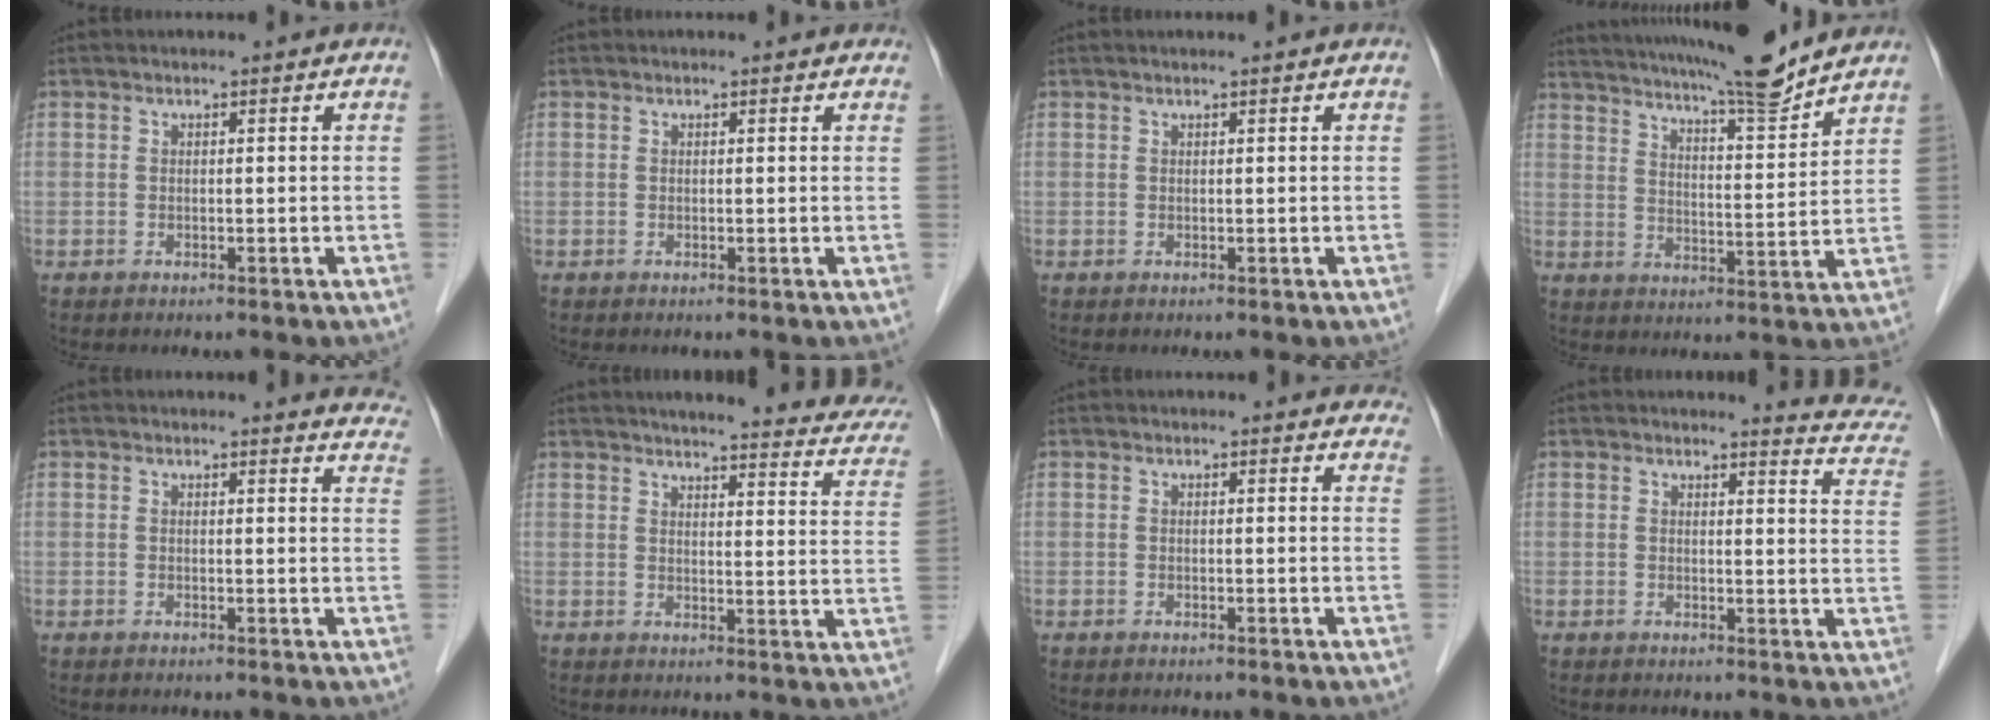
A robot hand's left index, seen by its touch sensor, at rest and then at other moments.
{"total": 1.8, "force": [1.6, 0.6, 0.6], "torque": [-0.013, 0.009, 0.009]}
{"total": 0.9, "force": [0.8, -0.1, 0.5], "torque": [-0.006, 0.009, 0.015]}
{"total": 14.9, "force": [13.5, -0.2, 6.2], "torque": [-0.106, -0.015, 0.198]}
{"total": 8.4, "force": [8.2, 1.4, 0.9], "torque": [0.028, -0.040, 0.047]}
{"total": 20.7, "force": [18.2, 3.1, 9.4], "torque": [-0.102, -0.032, 0.193]}
{"total": 5.6, "force": [5.1, 1.8, 1.3], "torque": [0.008, -0.004, 0.031]}
{"total": 7.9, "force": [7.8, 0.4, 1.2], "torque": [-0.001, -0.060, 0.057]}